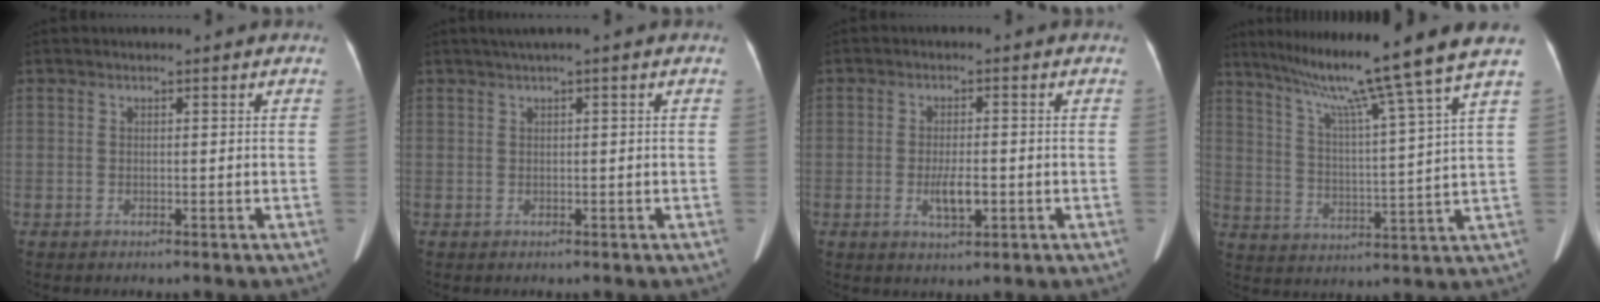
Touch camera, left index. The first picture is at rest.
{"total": 1.6, "force": [0.8, -0.2, 1.4], "torque": [-0.032, 0.013, 0.017]}
{"total": 4.0, "force": [-1.1, 1.2, 3.7], "torque": [-0.070, -0.002, -0.017]}
{"total": 16.3, "force": [12.8, -3.1, 9.6], "torque": [-0.155, -0.017, 0.190]}